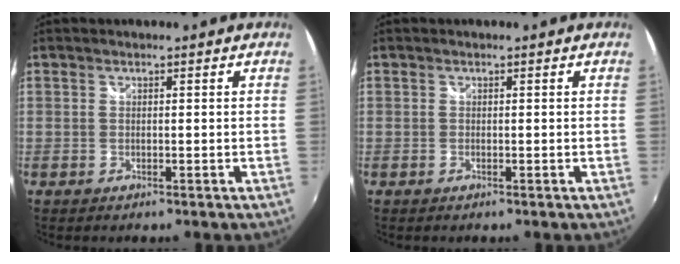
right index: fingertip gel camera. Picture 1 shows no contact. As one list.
[{"total": 0.0}]